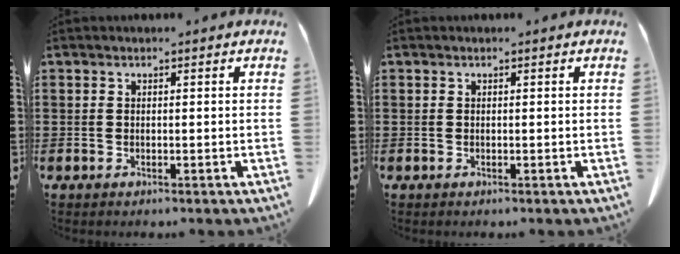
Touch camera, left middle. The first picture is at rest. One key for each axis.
{"total": 0.0}